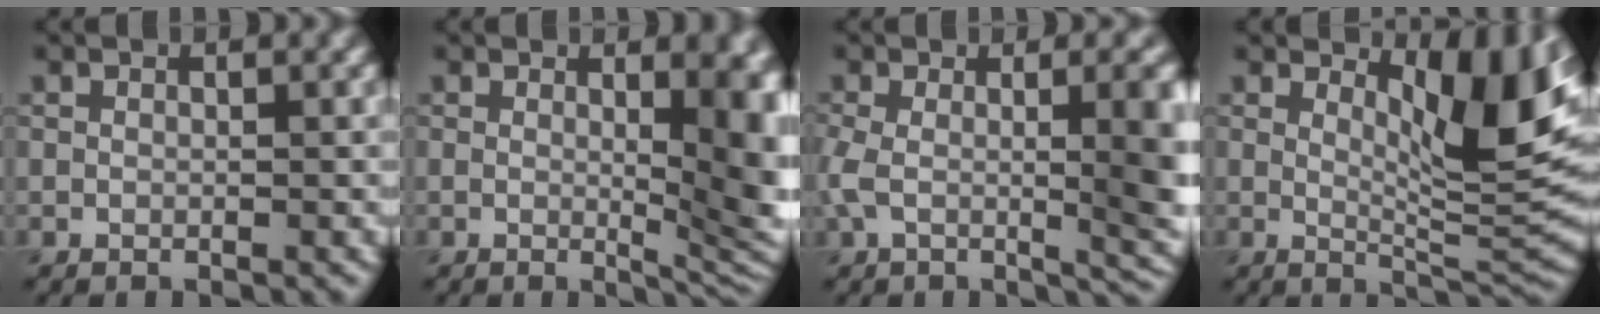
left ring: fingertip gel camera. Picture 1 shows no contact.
{"total": 10.1, "force": [1.2, 3.9, 9.2], "torque": [-0.065, 0.000, 0.016]}
{"total": 10.5, "force": [-0.2, 4.3, 9.6], "torque": [-0.161, -0.016, 0.003]}
{"total": 8.0, "force": [2.9, 2.5, 7.1], "torque": [-0.096, -0.012, 0.048]}